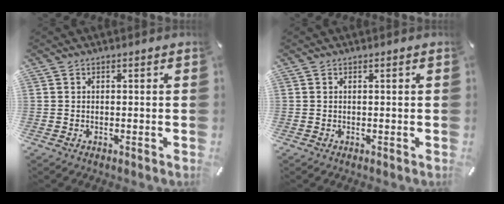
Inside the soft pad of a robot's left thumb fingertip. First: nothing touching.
{"total": 0.0}